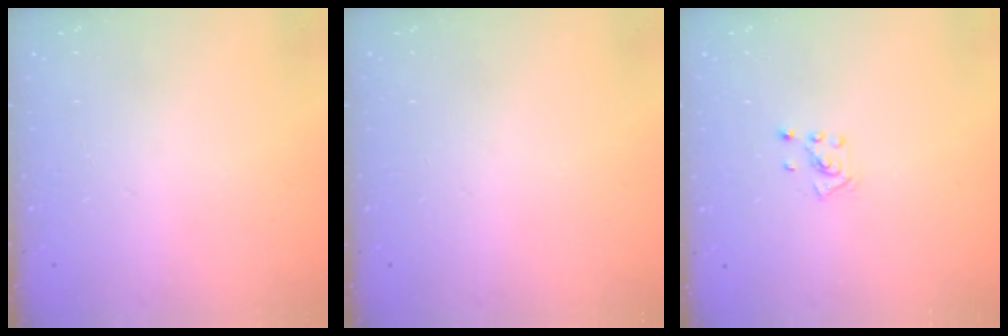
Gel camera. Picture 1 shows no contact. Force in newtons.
{"total": 0.0}
{"total": 2.1, "press": 2.0, "slide": 0.3}